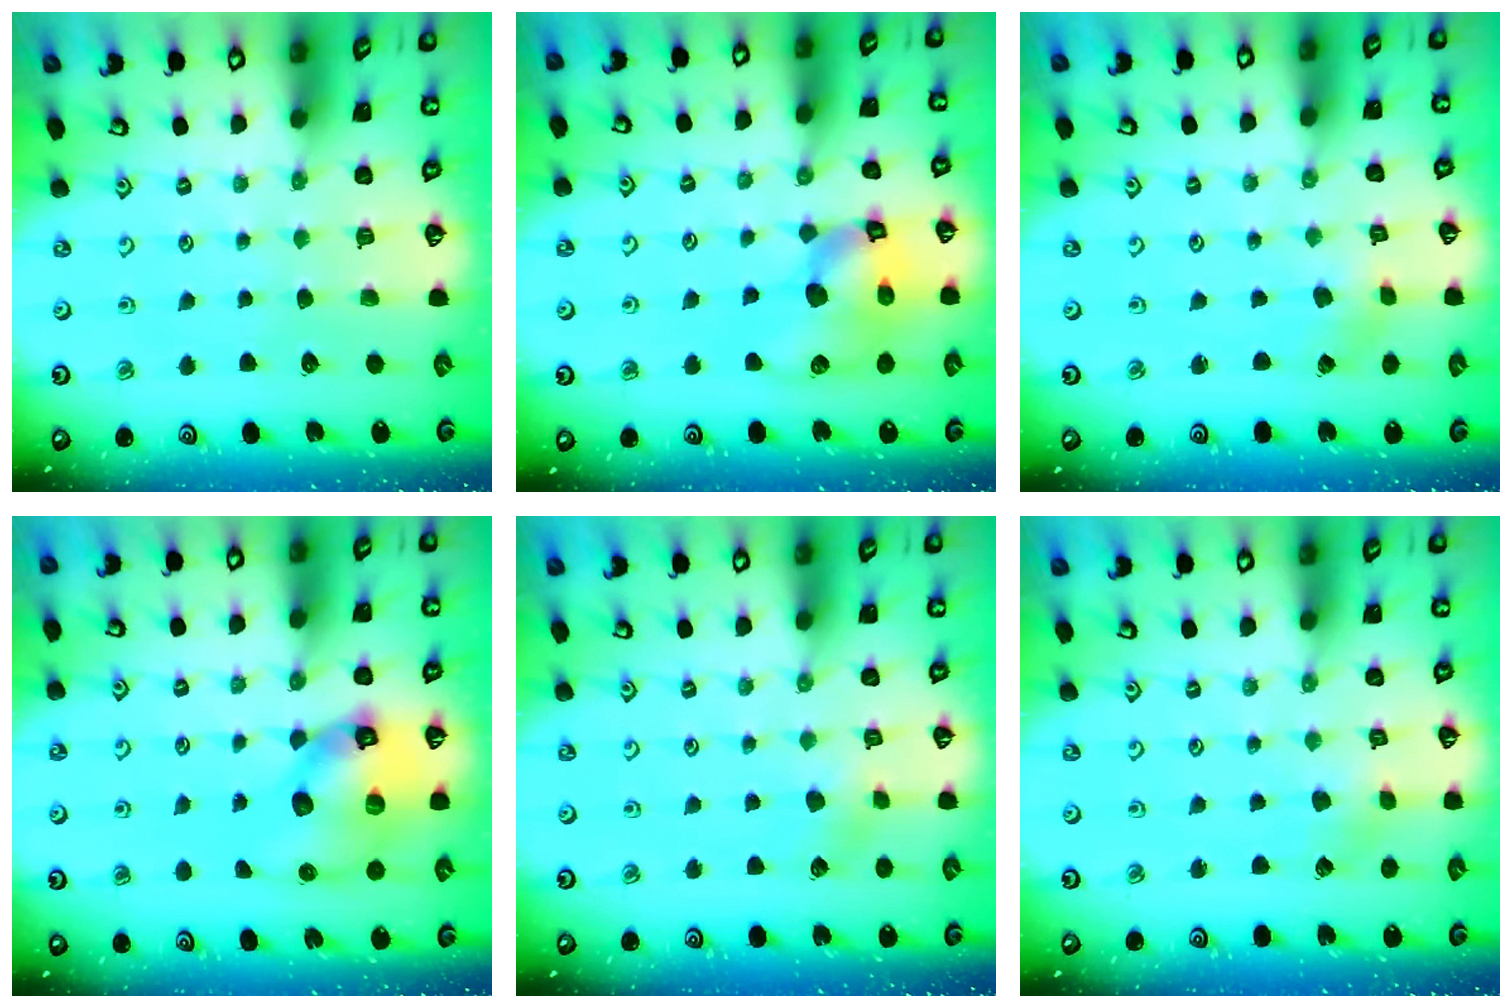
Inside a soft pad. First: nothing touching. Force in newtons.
{"total": 15.4, "press": 15.2, "slide": 2.1}
{"total": 0.0}
{"total": 13.7, "press": 13.5, "slide": 2.1}
{"total": 2.9, "press": 2.9, "slide": 0.4}
{"total": 1.9, "press": 1.9, "slide": 0.2}